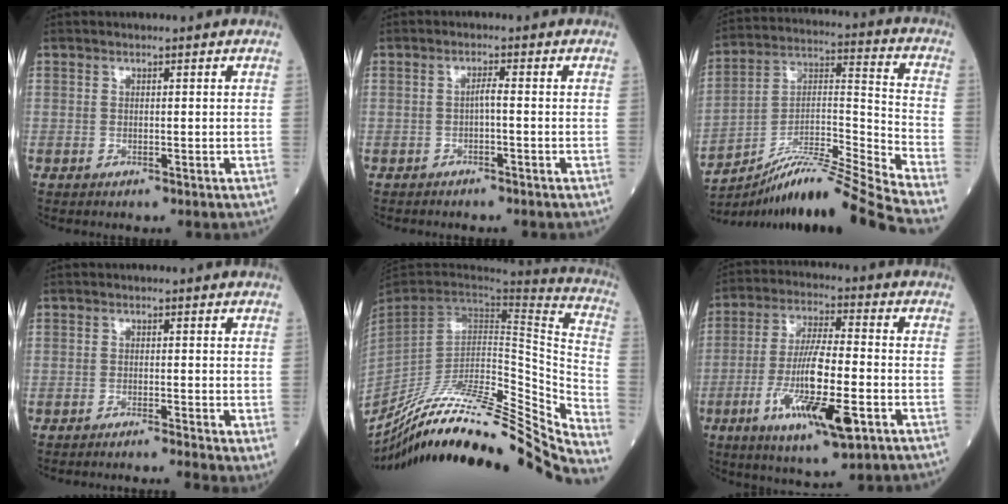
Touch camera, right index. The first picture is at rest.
{"total": 1.4, "force": [-0.4, 0.0, 1.3], "torque": [-0.027, 0.003, -0.008]}
{"total": 18.4, "force": [-15.6, -2.9, 9.4], "torque": [-0.170, 0.016, -0.276]}
{"total": 2.9, "force": [-1.6, -0.1, 2.4], "torque": [-0.022, -0.005, -0.025]}
{"total": 34.5, "force": [-29.9, 1.3, 17.2], "torque": [-0.198, -0.047, -0.447]}
{"total": 14.1, "force": [-5.0, 2.1, 13.1], "torque": [-0.249, -0.019, -0.084]}